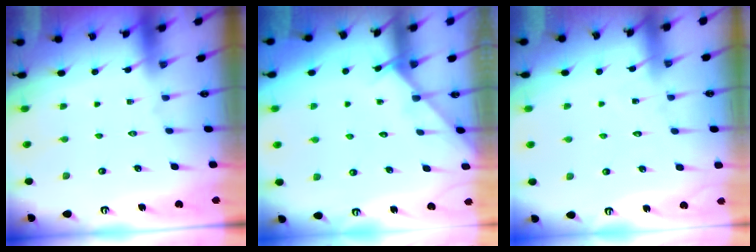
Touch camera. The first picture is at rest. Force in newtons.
{"total": 2.7, "press": 2.7, "slide": 0.3}
{"total": 6.3, "press": 6.3, "slide": 0.5}